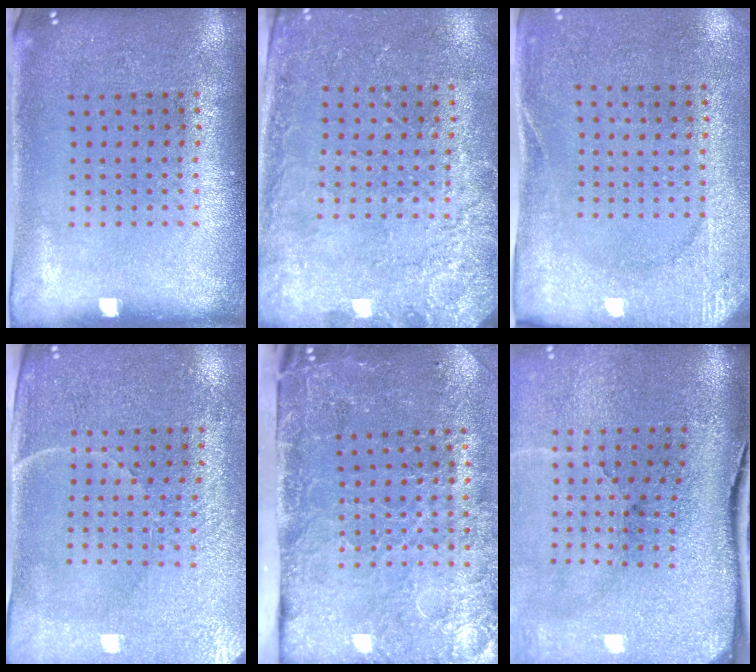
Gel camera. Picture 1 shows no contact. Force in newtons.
{"total": 2.5, "press": 2.3, "slide": 0.8}
{"total": 2.7, "press": 2.3, "slide": 1.3}
{"total": 3.4, "press": 3.2, "slide": 1.0}
{"total": 4.7, "press": 3.6, "slide": 3.0}
{"total": 5.3, "press": 4.2, "slide": 3.2}